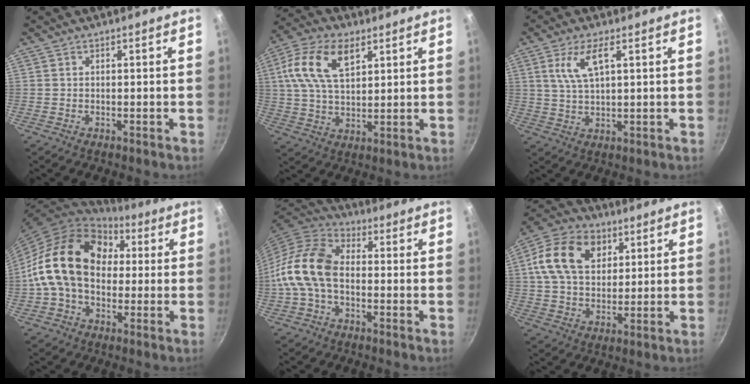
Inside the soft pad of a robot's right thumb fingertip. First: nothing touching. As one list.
[{"total": 13.0, "force": [4.8, 7.3, 9.7], "torque": [-0.177, 0.000, 0.084]}, {"total": 7.0, "force": [2.6, 2.5, 6.1], "torque": [-0.118, -0.001, 0.055]}, {"total": 19.4, "force": [1.8, 14.1, 13.2], "torque": [-0.208, 0.039, 0.019]}, {"total": 12.9, "force": [-1.8, 8.4, 9.7], "torque": [-0.176, 0.038, -0.056]}, {"total": 15.2, "force": [4.9, 10.8, 9.6], "torque": [-0.152, 0.003, 0.075]}]